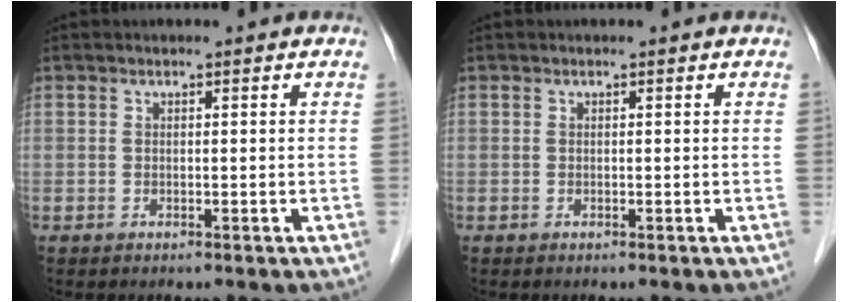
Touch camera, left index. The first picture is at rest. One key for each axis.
{"total": 0.0}